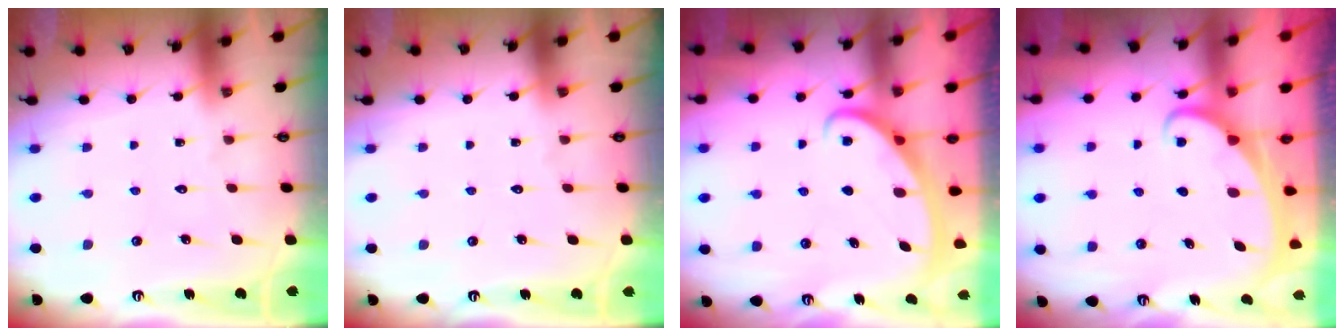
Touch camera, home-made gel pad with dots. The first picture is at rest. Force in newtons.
{"total": 0.0}
{"total": 2.7, "press": 2.7, "slide": 0.3}
{"total": 2.0, "press": 2.0, "slide": 0.1}